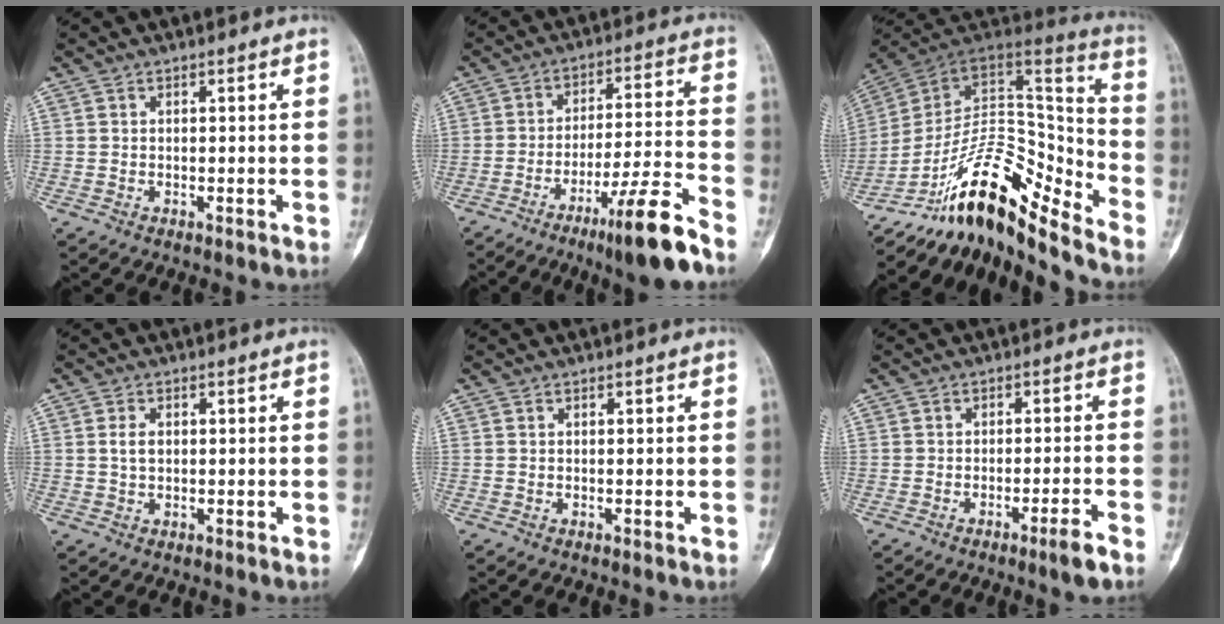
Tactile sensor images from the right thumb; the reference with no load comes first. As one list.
[{"total": 13.5, "force": [-9.0, 0.5, 10.0], "torque": [-0.167, 0.051, -0.149]}, {"total": 20.7, "force": [-14.5, 7.1, 12.9], "torque": [-0.180, 0.129, -0.245]}, {"total": 2.3, "force": [0.3, 1.4, 1.7], "torque": [-0.030, 0.003, 0.006]}, {"total": 0.0}, {"total": 3.9, "force": [-2.6, -0.3, 3.0], "torque": [-0.053, 0.012, -0.044]}]